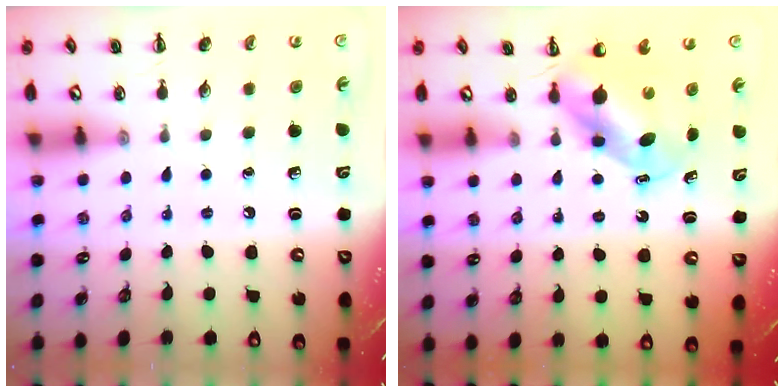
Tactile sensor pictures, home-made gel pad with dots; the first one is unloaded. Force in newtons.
{"total": 5.4, "press": 5.4, "slide": 0.8}